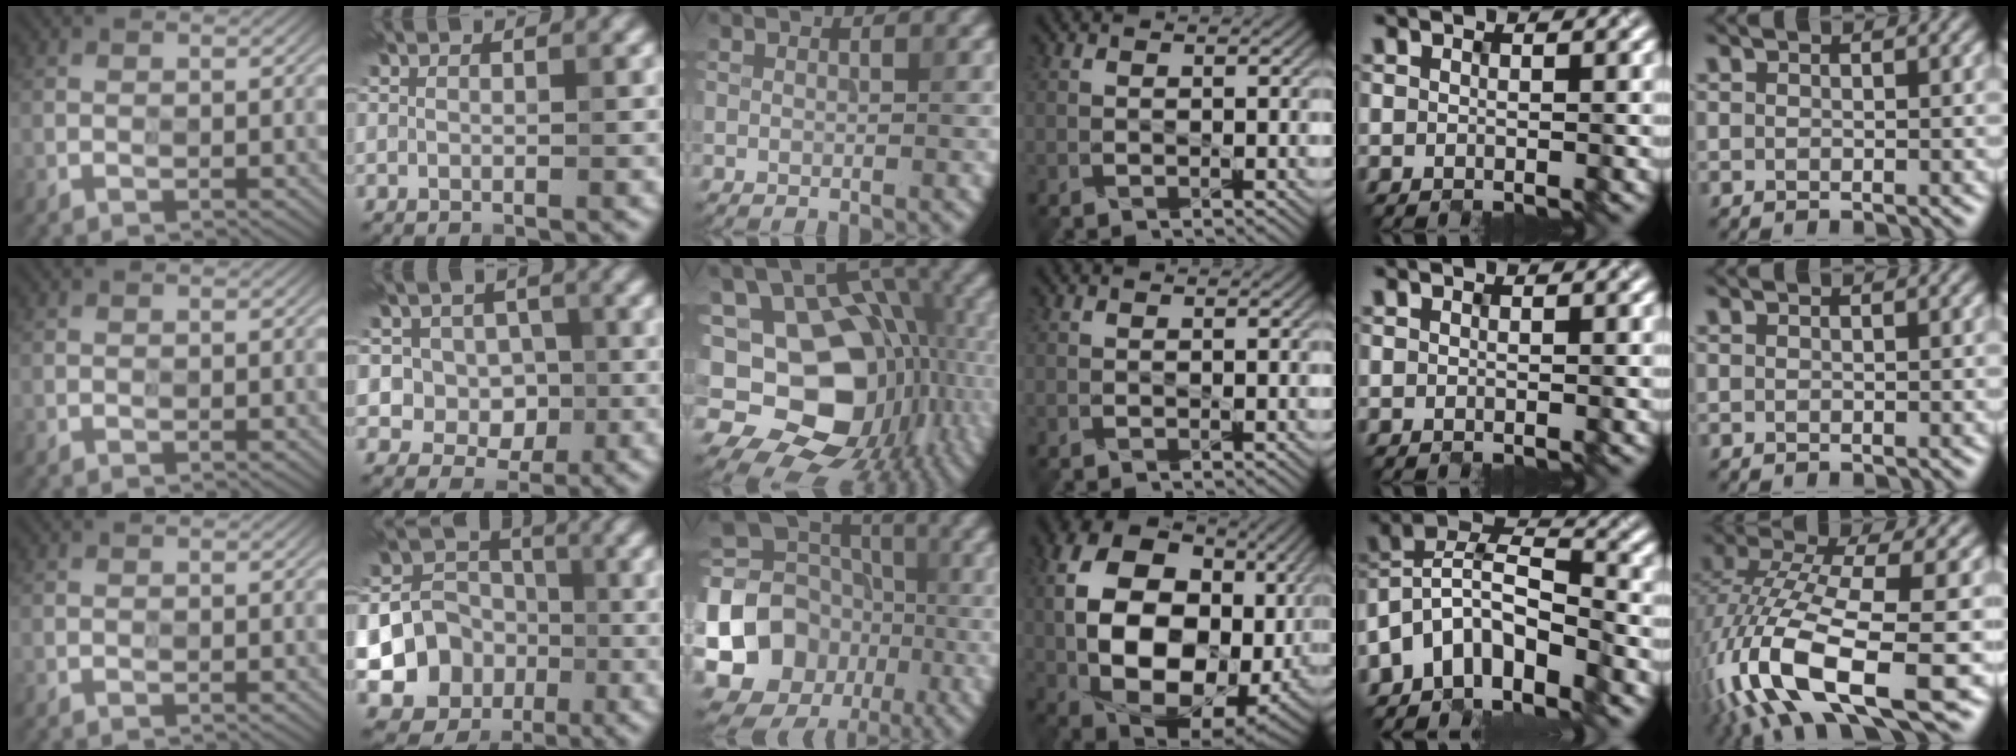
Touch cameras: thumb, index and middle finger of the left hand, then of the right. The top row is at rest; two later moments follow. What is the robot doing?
{"motion": "wipe", "object": "mirror"}